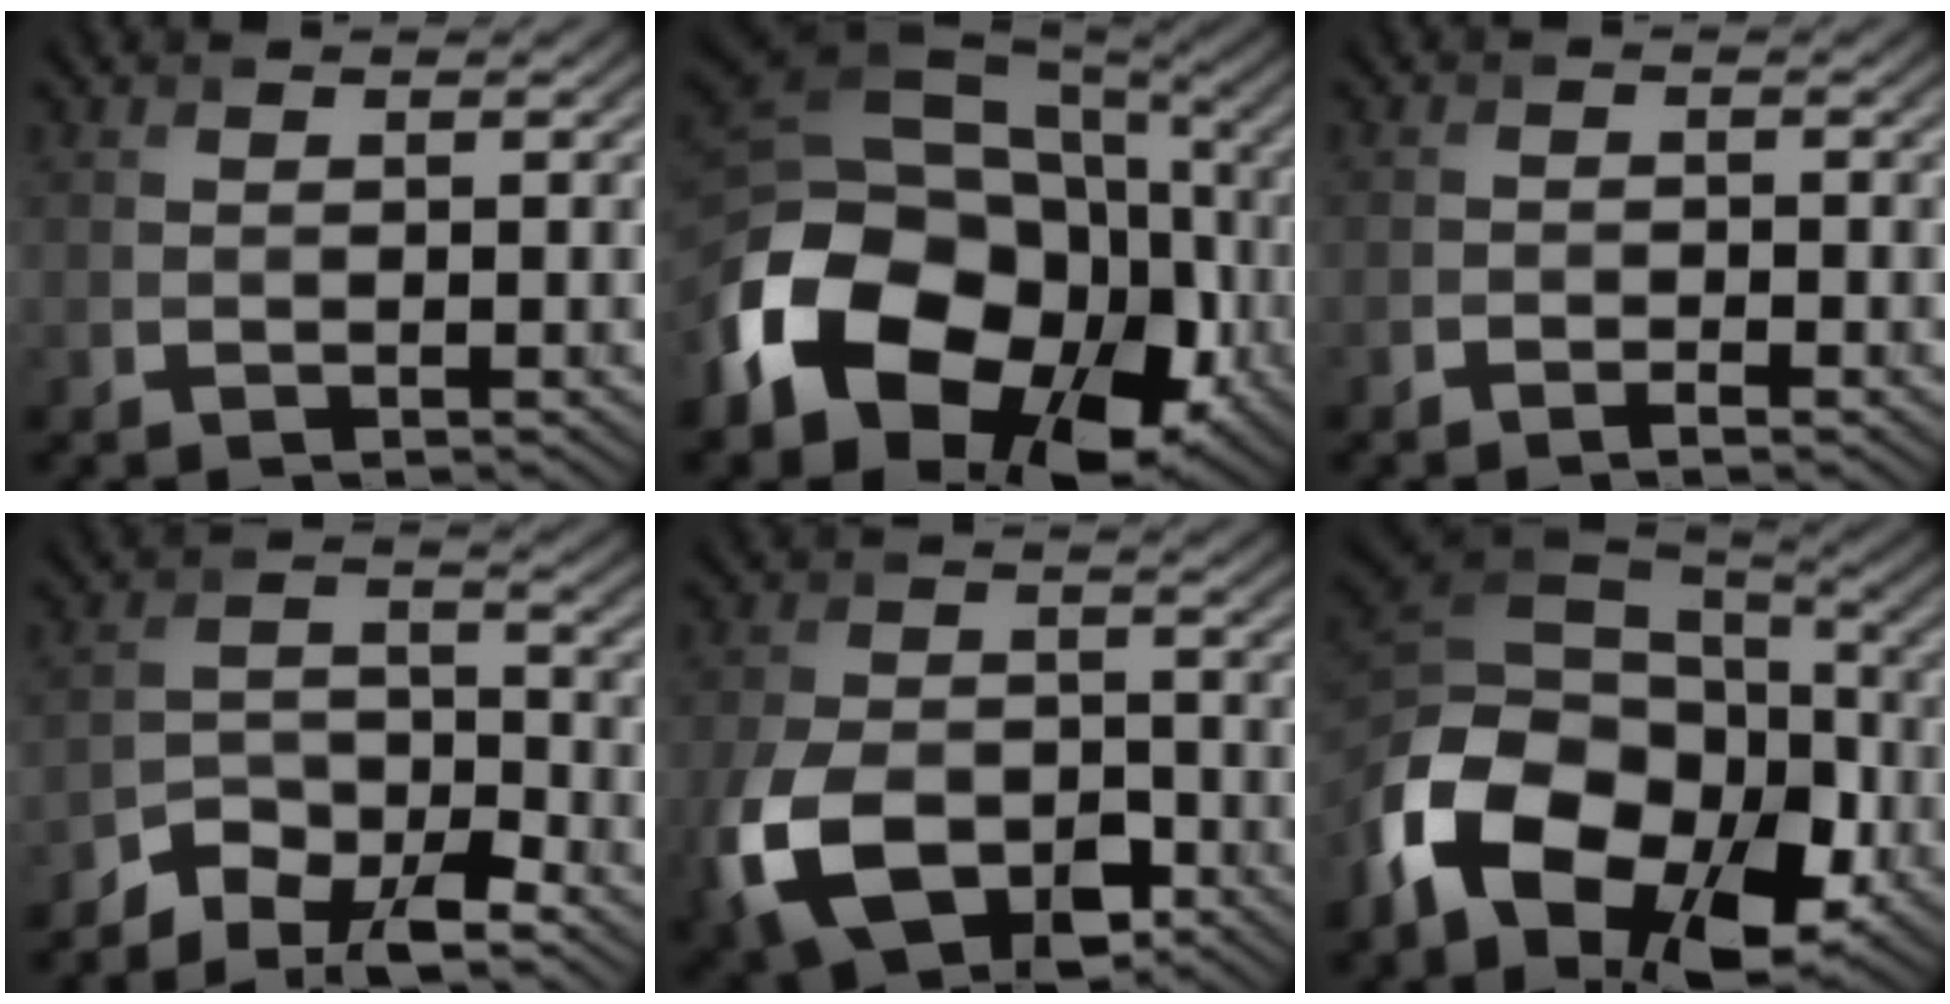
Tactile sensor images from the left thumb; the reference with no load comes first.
{"total": 18.5, "force": [-6.0, 13.3, 11.4], "torque": [-0.244, -0.039, -0.094]}
{"total": 1.4, "force": [-1.1, 0.4, 0.8], "torque": [-0.013, -0.002, -0.020]}
{"total": 7.2, "force": [-5.9, 2.7, 3.0], "torque": [-0.054, -0.001, -0.126]}
{"total": 11.7, "force": [-4.9, 7.5, 7.5], "torque": [-0.185, -0.027, -0.085]}
{"total": 18.1, "force": [-7.6, 11.7, 11.5], "torque": [-0.259, -0.045, -0.133]}